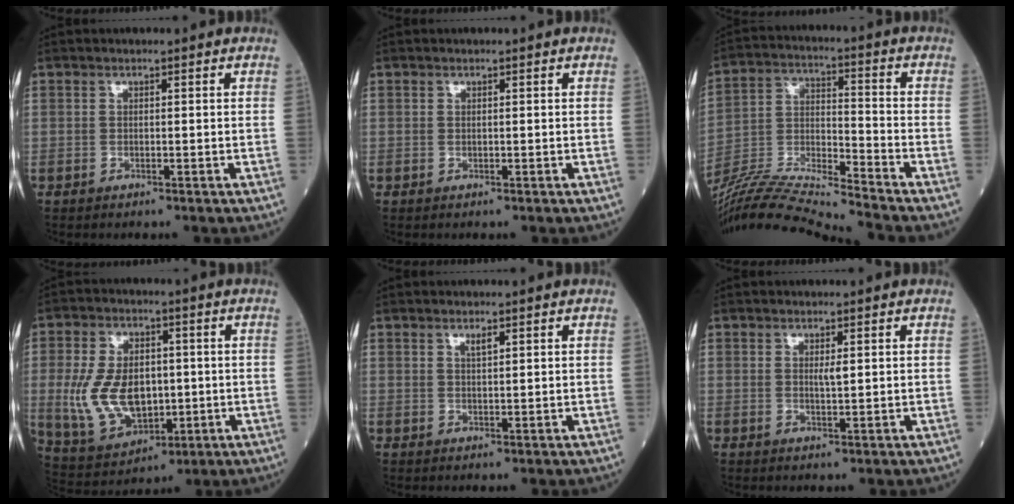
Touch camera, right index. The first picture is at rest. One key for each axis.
{"total": 0.0}
{"total": 16.1, "fx": -15.1, "fy": -2.4, "fz": 5.1, "tx": -0.097, "ty": 0.006, "tz": -0.277}
{"total": 12.8, "fx": -0.6, "fy": 7.8, "fz": 10.1, "tx": -0.210, "ty": 0.006, "tz": 0.006}
{"total": 1.3, "fx": 0.8, "fy": 0.2, "fz": 0.9, "tx": -0.019, "ty": -0.001, "tz": 0.016}
{"total": 1.2, "fx": 0.4, "fy": 0.2, "fz": 1.1, "tx": -0.021, "ty": -0.003, "tz": 0.006}